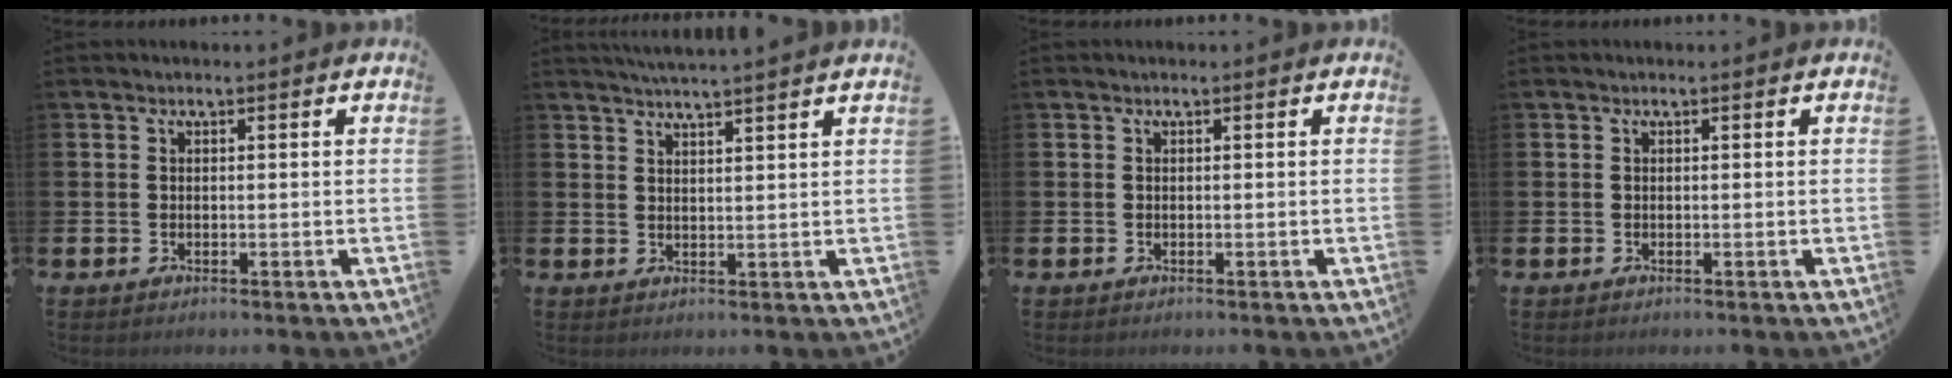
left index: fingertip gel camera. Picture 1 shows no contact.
{"total": 3.2, "force": [3.1, -0.8, 0.3], "torque": [-0.008, -0.016, 0.057]}
{"total": 0.0}
{"total": 0.0}